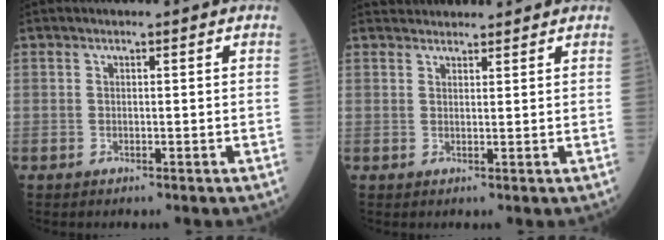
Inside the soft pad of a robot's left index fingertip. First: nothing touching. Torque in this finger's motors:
{"motor_torque": [0.09, -0.29, -0.02, 0.00]}